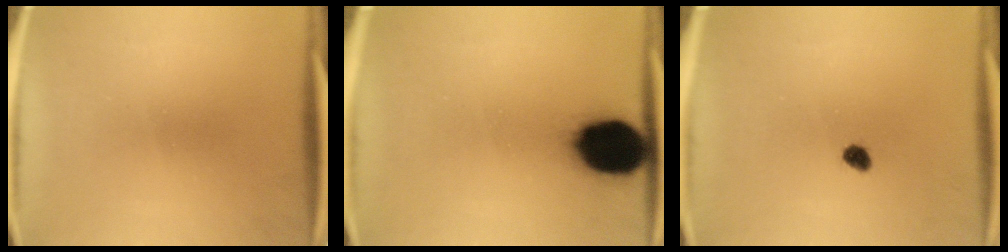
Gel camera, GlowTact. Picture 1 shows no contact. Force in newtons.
{"total": 17.2}
{"total": 2.0}